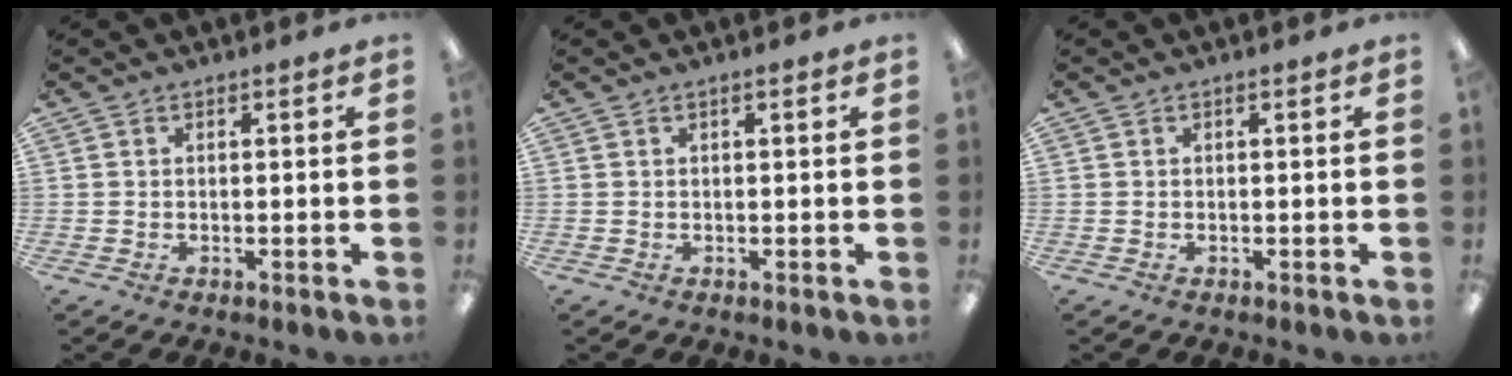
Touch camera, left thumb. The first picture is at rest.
{"total": 0.6, "force": [0.3, 0.1, 0.5], "torque": [-0.010, 0.001, 0.005]}
{"total": 0.0}